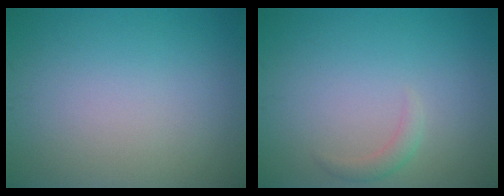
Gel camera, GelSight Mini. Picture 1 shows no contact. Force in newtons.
{"total": 1.2, "press": 1.2, "slide": 0.2}